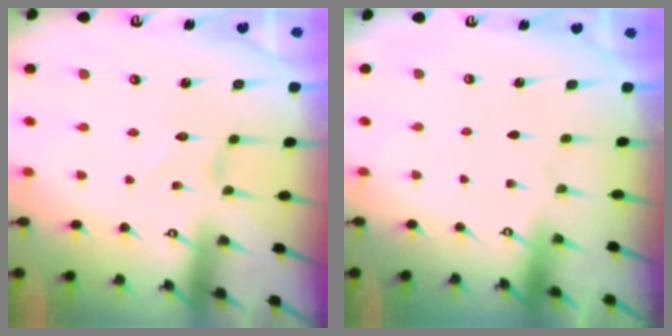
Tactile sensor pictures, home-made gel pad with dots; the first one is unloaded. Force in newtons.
{"total": 0.0}